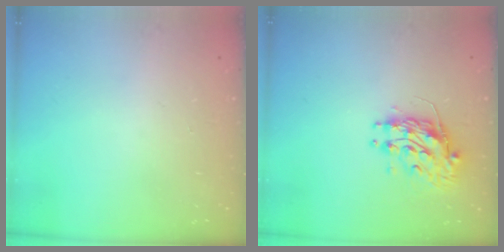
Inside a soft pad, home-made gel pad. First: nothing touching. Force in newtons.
{"total": 10.4, "press": 10.4, "slide": 0.9}